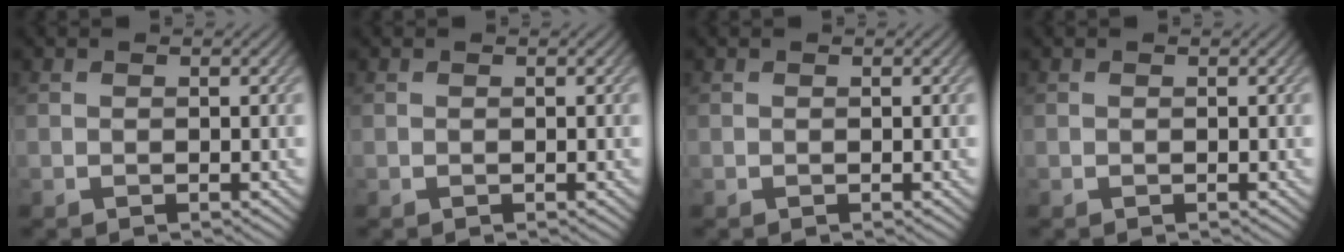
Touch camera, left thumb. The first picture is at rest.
{"total": 0.0}
{"total": 0.0}
{"total": 0.0}